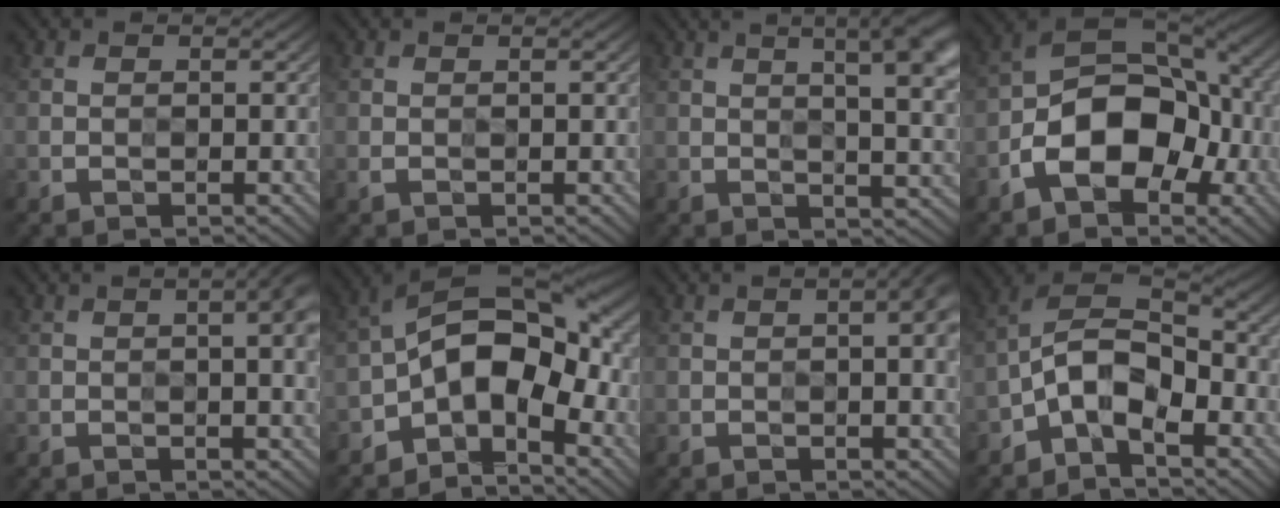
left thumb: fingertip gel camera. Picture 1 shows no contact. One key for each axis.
{"total": 0.7, "fx": 0.0, "fy": 0.3, "fz": 0.7, "tx": -0.016, "ty": -0.001, "tz": 0.000}
{"total": 12.4, "fx": 5.2, "fy": 4.0, "fz": 10.5, "tx": -0.112, "ty": 0.039, "tz": 0.056}
{"total": 12.0, "fx": -4.1, "fy": 7.4, "fz": 8.5, "tx": -0.144, "ty": -0.014, "tz": -0.078}
{"total": 4.0, "fx": 0.8, "fy": 0.9, "fz": 3.9, "tx": -0.047, "ty": 0.013, "tz": 0.002}
{"total": 12.5, "fx": -4.0, "fy": 6.8, "fz": 9.6, "tx": -0.144, "ty": 0.004, "tz": -0.088}
{"total": 3.5, "fx": 0.5, "fy": 0.7, "fz": 3.4, "tx": -0.045, "ty": 0.010, "tz": 0.004}
{"total": 8.7, "fx": -3.9, "fy": 4.6, "fz": 6.2, "tx": -0.112, "ty": 0.009, "tz": -0.094}